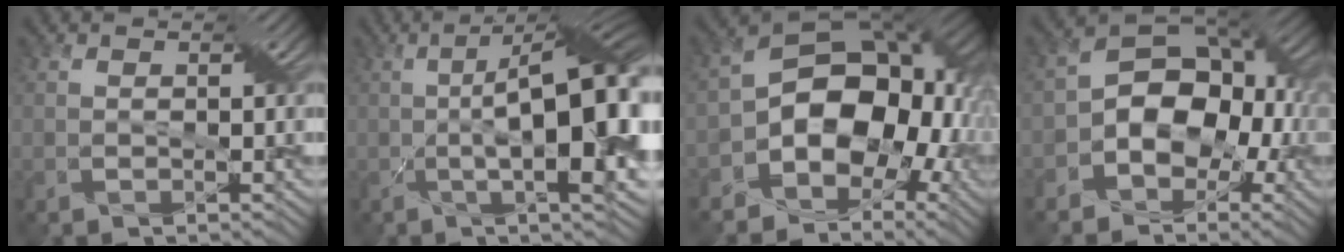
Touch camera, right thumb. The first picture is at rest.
{"total": 15.7, "force": [-1.3, 5.0, 14.8], "torque": [-0.214, 0.006, -0.018]}
{"total": 14.2, "force": [-3.8, 10.2, 9.1], "torque": [-0.127, -0.014, -0.076]}
{"total": 10.9, "force": [-2.5, 7.8, 7.3], "torque": [-0.105, -0.003, -0.057]}